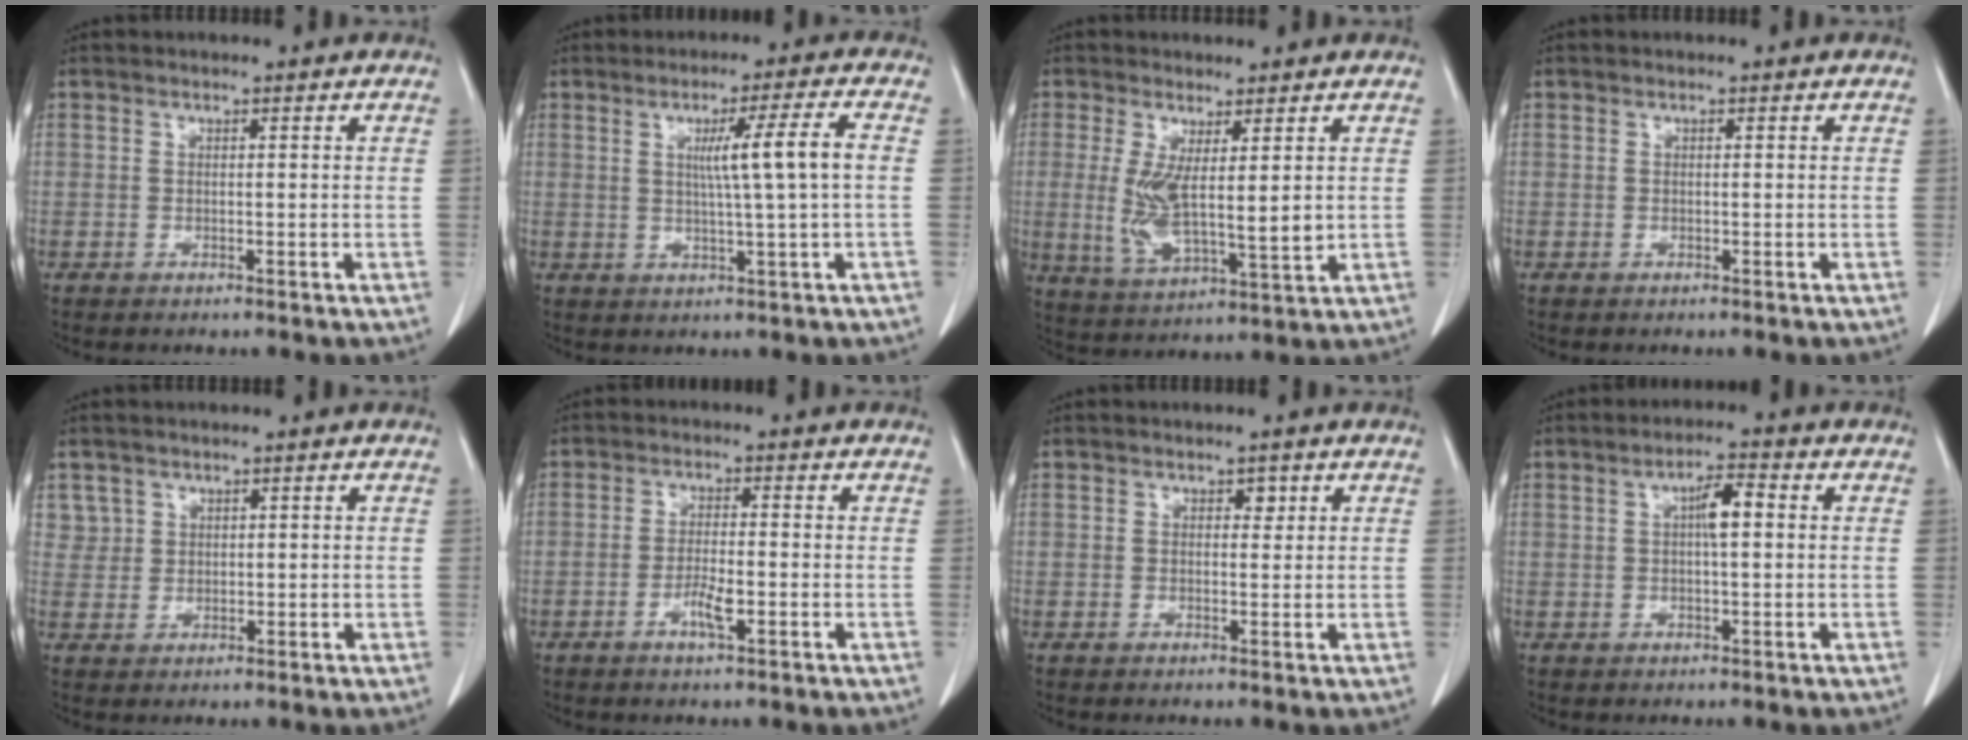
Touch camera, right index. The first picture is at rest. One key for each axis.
{"total": 7.2, "fx": 0.8, "fy": -1.2, "fz": 7.0, "tx": -0.111, "ty": 0.001, "tz": 0.017}
{"total": 8.7, "fx": 1.3, "fy": 2.0, "fz": 8.4, "tx": -0.170, "ty": -0.017, "tz": 0.031}
{"total": 0.0}
{"total": 2.9, "fx": 1.5, "fy": 2.4, "fz": -0.3, "tx": 0.021, "ty": 0.005, "tz": 0.023}
{"total": 3.7, "fx": -1.5, "fy": 0.7, "fz": 3.3, "tx": -0.060, "ty": 0.000, "tz": -0.029}
{"total": 1.4, "fx": 0.7, "fy": 0.9, "fz": 0.8, "tx": -0.004, "ty": 0.000, "tz": 0.007}
{"total": 4.3, "fx": 0.7, "fy": 0.9, "fz": 4.1, "tx": -0.068, "ty": 0.010, "tz": 0.009}